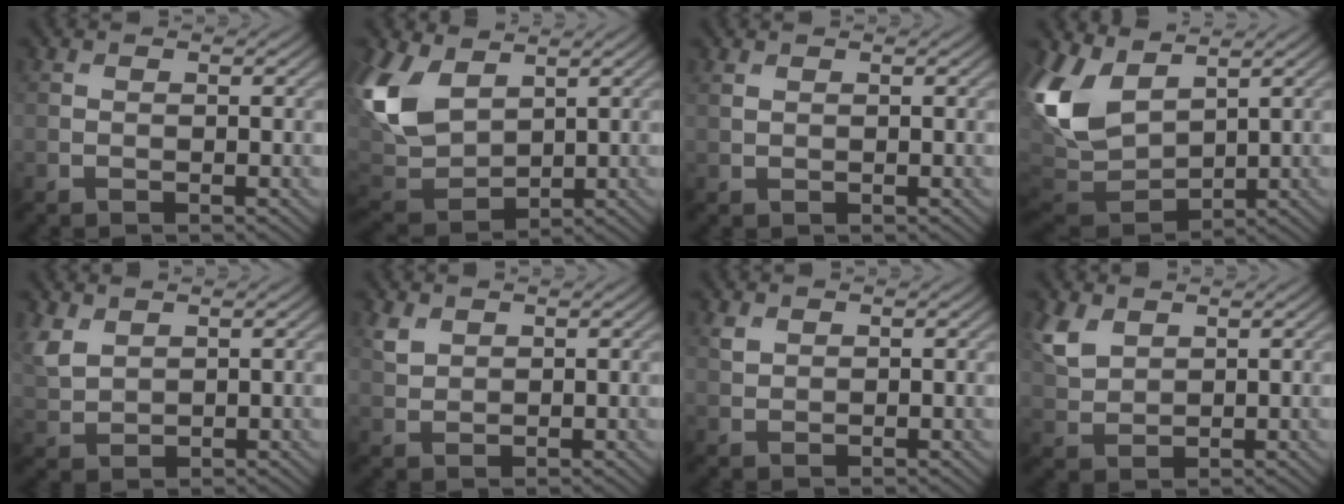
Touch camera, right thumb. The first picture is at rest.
{"total": 11.9, "force": [4.6, 7.4, 8.0], "torque": [-0.238, 0.015, 0.092]}
{"total": 0.7, "force": [0.5, 0.3, 0.4], "torque": [-0.014, 0.000, 0.013]}
{"total": 11.1, "force": [3.6, 6.8, 8.0], "torque": [-0.227, 0.005, 0.068]}
{"total": 3.8, "force": [2.2, 2.3, 2.1], "torque": [-0.064, 0.002, 0.052]}
{"total": 2.1, "force": [1.4, 1.3, 0.9], "torque": [-0.028, -0.002, 0.034]}
{"total": 1.3, "force": [0.9, 0.7, 0.6], "torque": [-0.017, -0.001, 0.022]}
{"total": 4.7, "force": [2.8, 2.8, 2.6], "torque": [-0.074, 0.003, 0.061]}